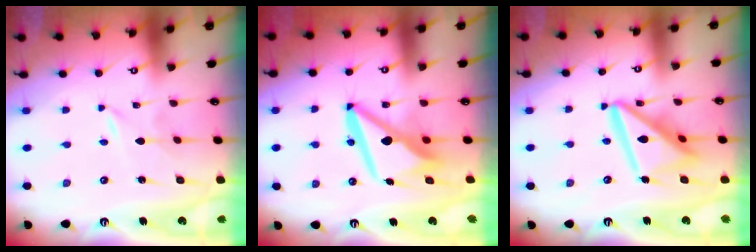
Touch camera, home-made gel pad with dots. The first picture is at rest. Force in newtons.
{"total": 11.9, "press": 11.8, "slide": 1.4}
{"total": 18.0, "press": 17.9, "slide": 2.0}